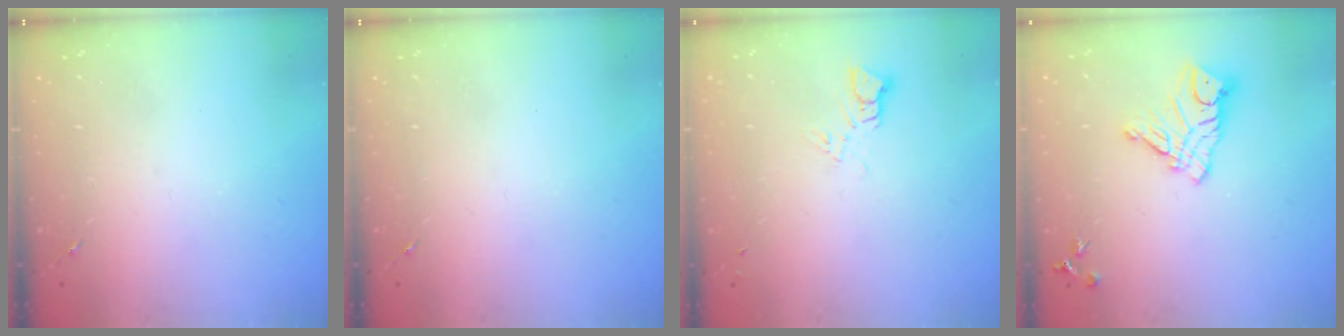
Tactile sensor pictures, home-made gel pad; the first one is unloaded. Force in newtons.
{"total": 0.0}
{"total": 3.8, "press": 3.8, "slide": 0.3}
{"total": 11.6, "press": 11.6, "slide": 0.7}